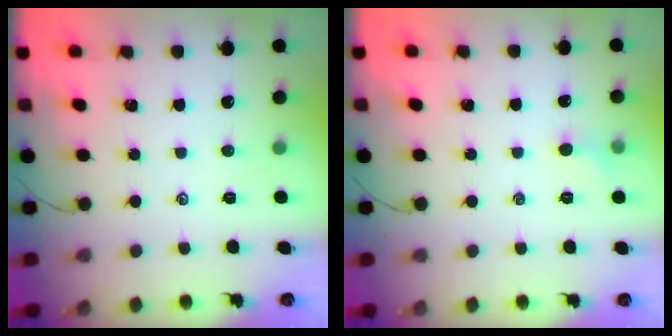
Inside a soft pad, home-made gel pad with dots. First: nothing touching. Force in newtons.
{"total": 4.3, "press": 4.1, "slide": 1.5}